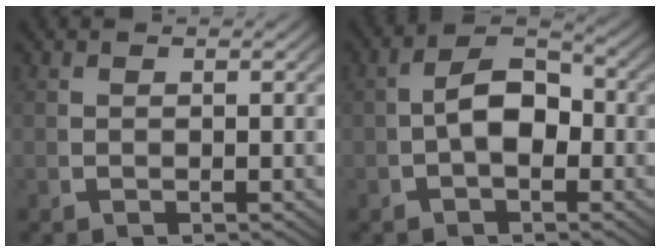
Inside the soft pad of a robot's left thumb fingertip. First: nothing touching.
{"total": 5.8, "force": [-0.4, 3.6, 4.5], "torque": [-0.069, -0.008, -0.004]}